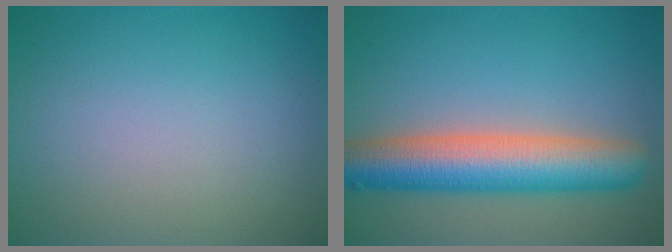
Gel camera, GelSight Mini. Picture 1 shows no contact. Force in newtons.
{"total": 8.2, "press": 8.2, "slide": 0.4}